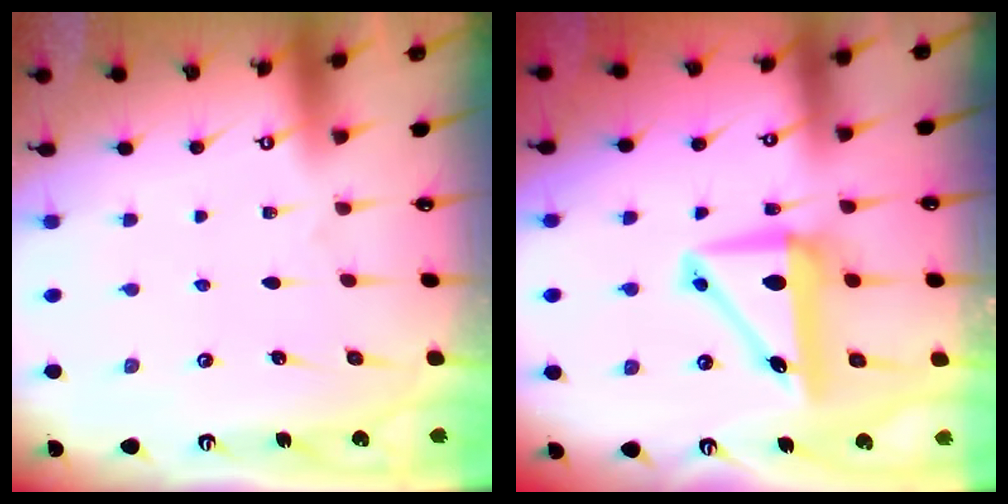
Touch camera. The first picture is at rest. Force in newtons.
{"total": 9.0, "press": 8.8, "slide": 2.0}